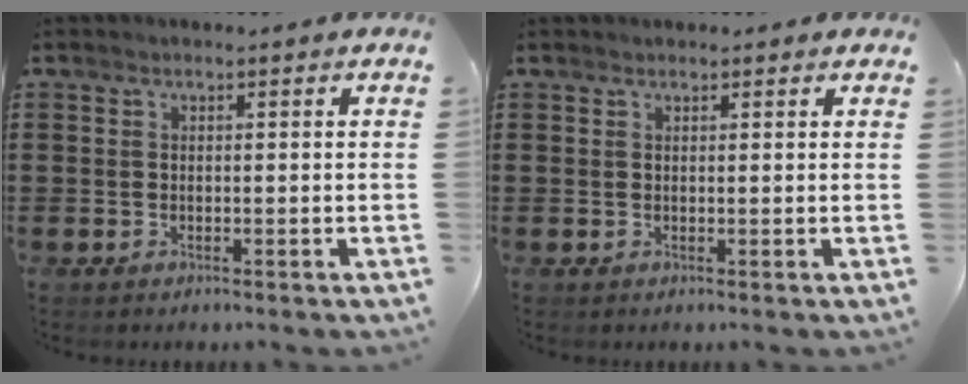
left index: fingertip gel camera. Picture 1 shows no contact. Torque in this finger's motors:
{"motor_torque": [1.15, -0.99, 0.56, 0.05]}